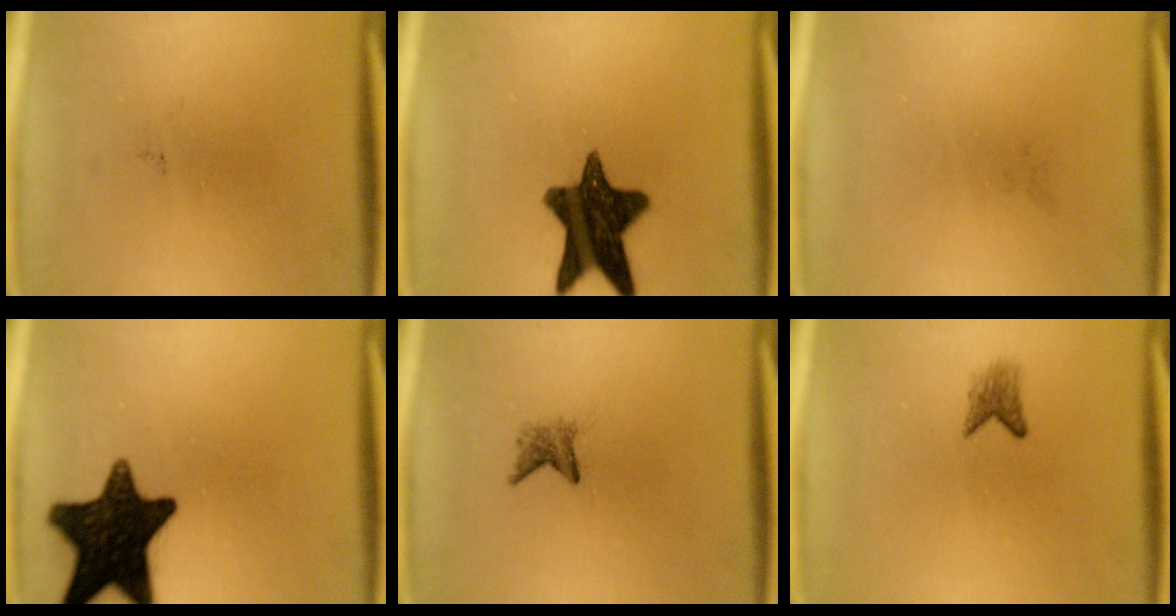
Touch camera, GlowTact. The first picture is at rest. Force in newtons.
{"total": 13.6}
{"total": 0.0}
{"total": 16.2}
{"total": 1.8}
{"total": 1.8}